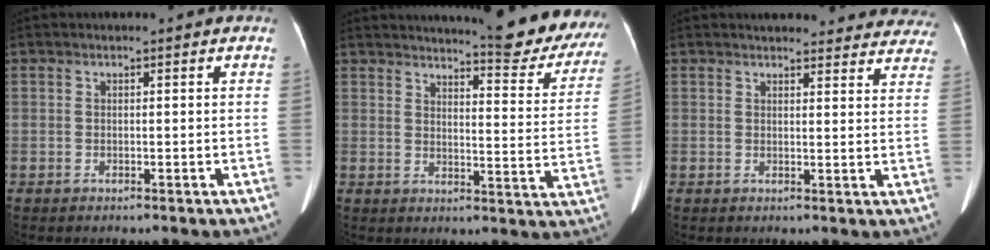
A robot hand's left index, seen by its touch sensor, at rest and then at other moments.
{"total": 17.6, "force": [16.2, 2.0, 6.7], "torque": [-0.073, -0.080, 0.176]}
{"total": 20.8, "force": [19.4, 5.3, 5.4], "torque": [-0.054, -0.037, 0.206]}